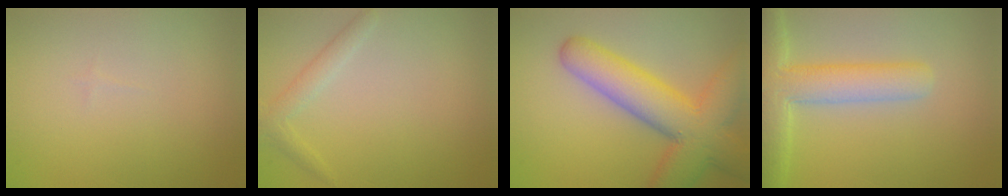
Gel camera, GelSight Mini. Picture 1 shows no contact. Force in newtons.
{"total": 1.7, "press": 1.7, "slide": 0.0}
{"total": 8.8, "press": 8.8, "slide": 0.4}
{"total": 6.1, "press": 6.1, "slide": 0.6}